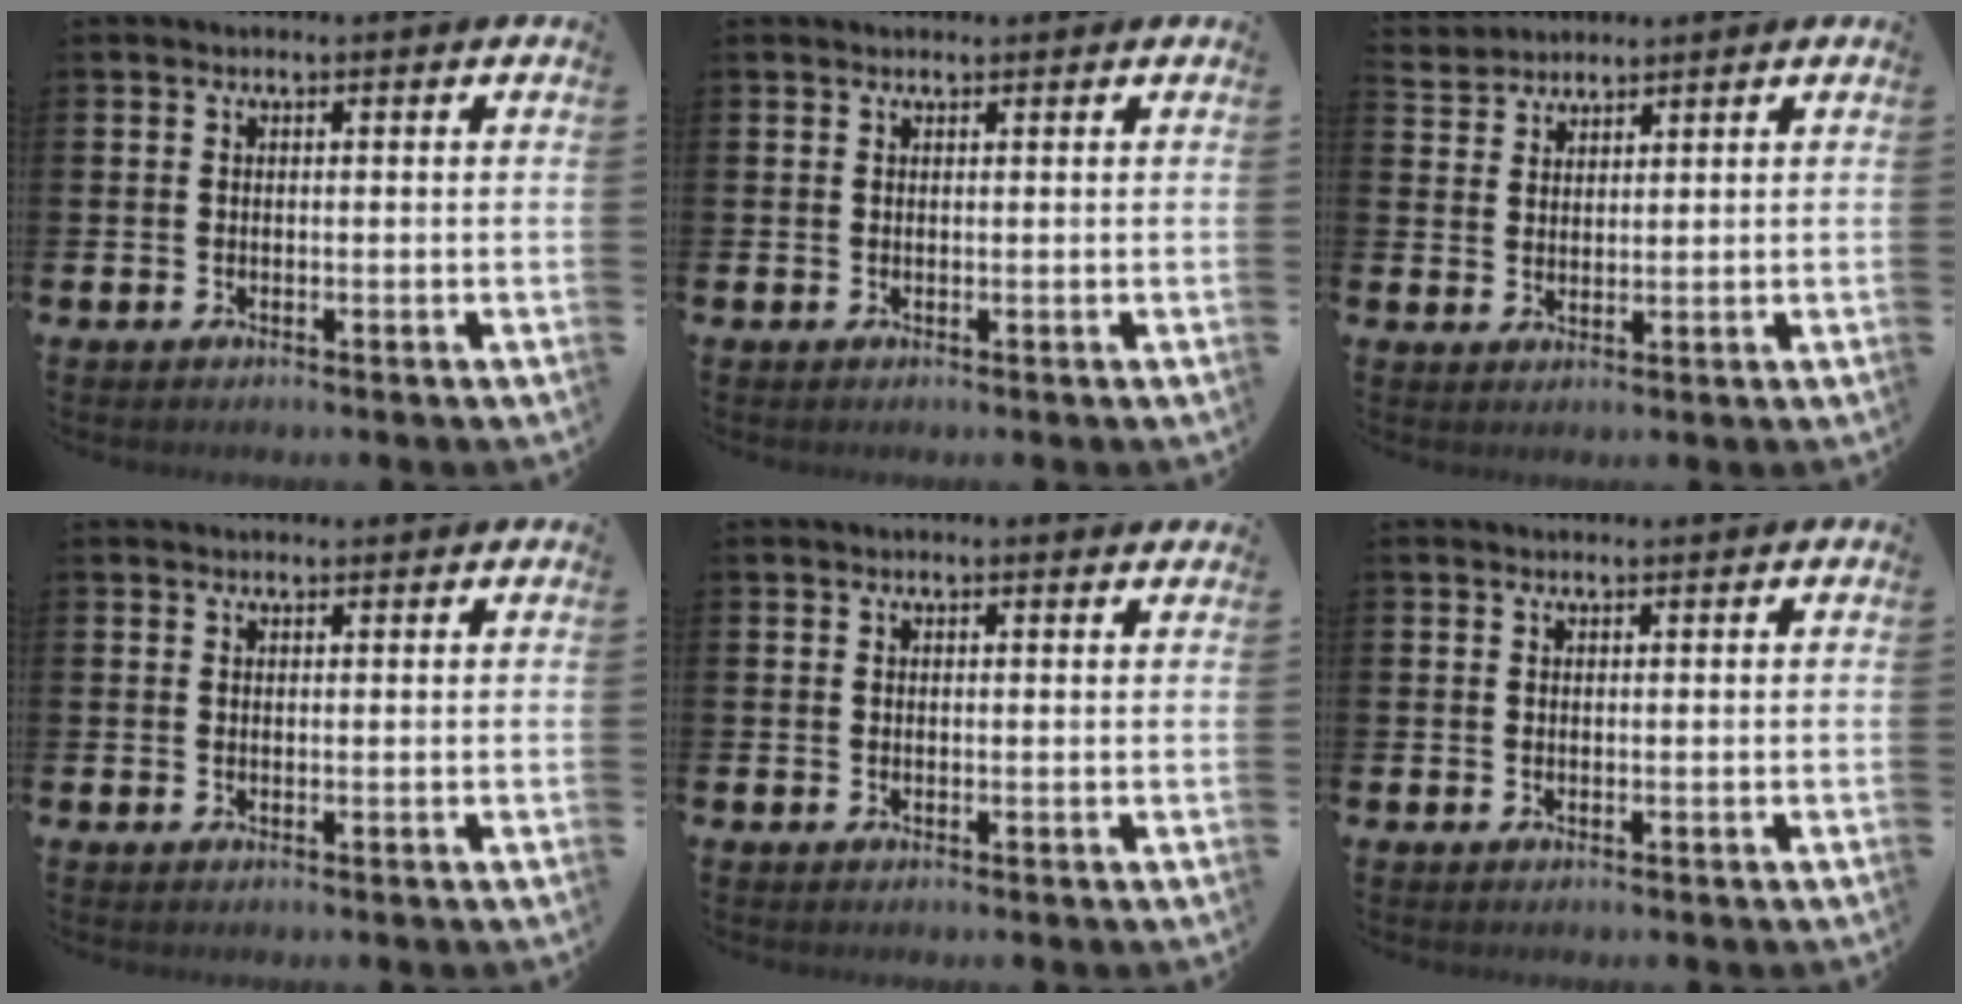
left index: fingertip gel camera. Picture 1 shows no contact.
{"total": 0.5, "force": [0.5, 0.1, 0.0], "torque": [0.009, -0.003, 0.008]}
{"total": 3.3, "force": [3.2, 0.6, -0.7], "torque": [-0.004, -0.012, 0.061]}
{"total": 1.0, "force": [1.0, 0.3, 0.1], "torque": [0.006, -0.002, 0.017]}
{"total": 0.8, "force": [0.8, 0.1, 0.2], "torque": [0.003, -0.002, 0.013]}
{"total": 0.5, "force": [0.5, -0.1, 0.0], "torque": [0.001, -0.002, 0.010]}